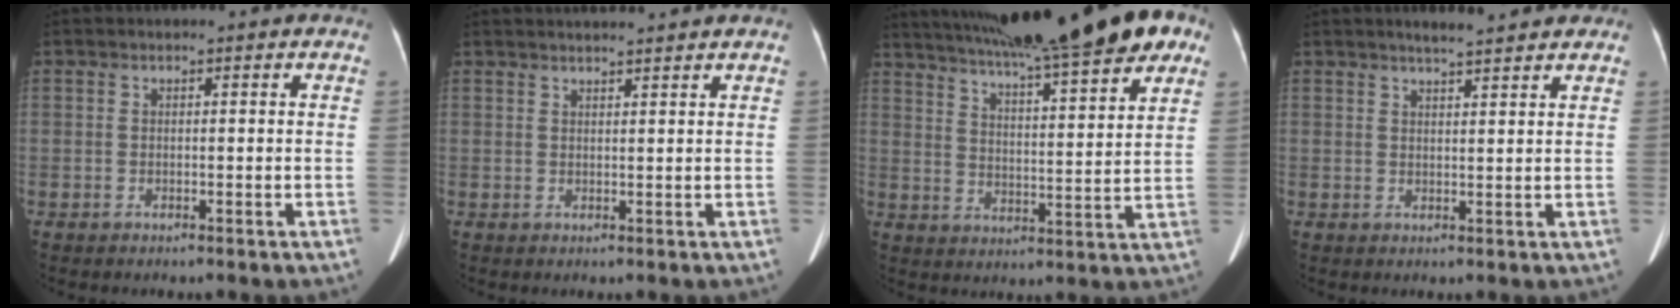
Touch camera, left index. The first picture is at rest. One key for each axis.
{"total": 4.3, "fx": 4.0, "fy": -0.6, "fz": 1.4, "tx": -0.021, "ty": 0.019, "tz": 0.052}
{"total": 25.1, "fx": 19.2, "fy": 2.9, "fz": 16.0, "tx": -0.261, "ty": 0.028, "tz": 0.266}
{"total": 5.6, "fx": 4.8, "fy": 0.5, "fz": 2.7, "tx": -0.044, "ty": 0.013, "tz": 0.064}